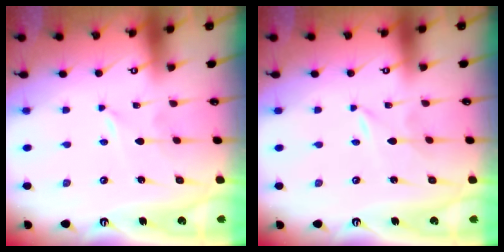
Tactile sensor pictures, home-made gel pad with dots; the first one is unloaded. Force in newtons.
{"total": 0.0}